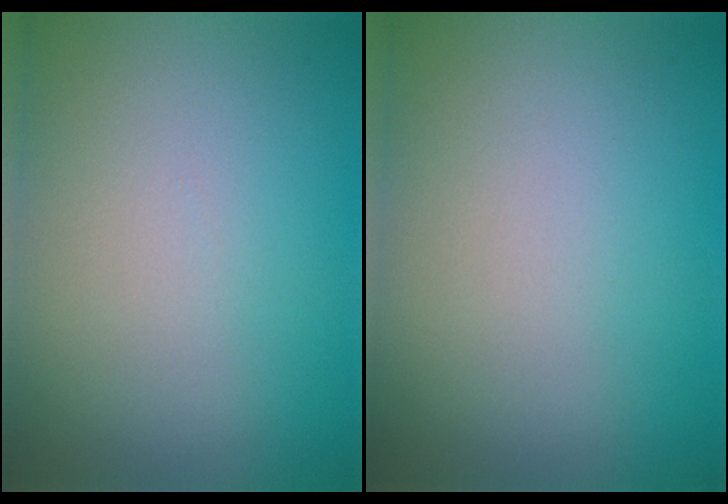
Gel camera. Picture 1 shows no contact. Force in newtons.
{"total": 0.0}